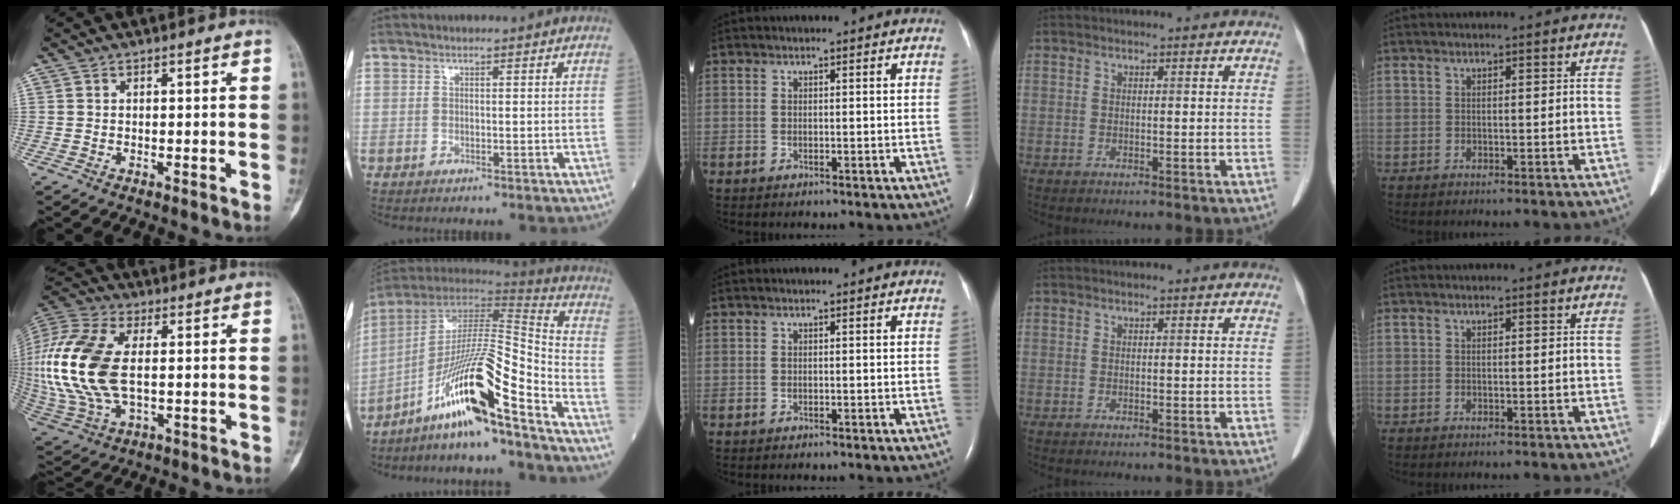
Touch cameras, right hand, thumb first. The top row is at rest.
{"thumb": {"total": 21.5, "force": [0.9, 11.9, 17.9], "torque": [-0.420, 0.000, 0.021]}, "index": {"total": 16.8, "force": [-11.1, 0.1, 12.6], "torque": [-0.236, -0.005, -0.203]}}